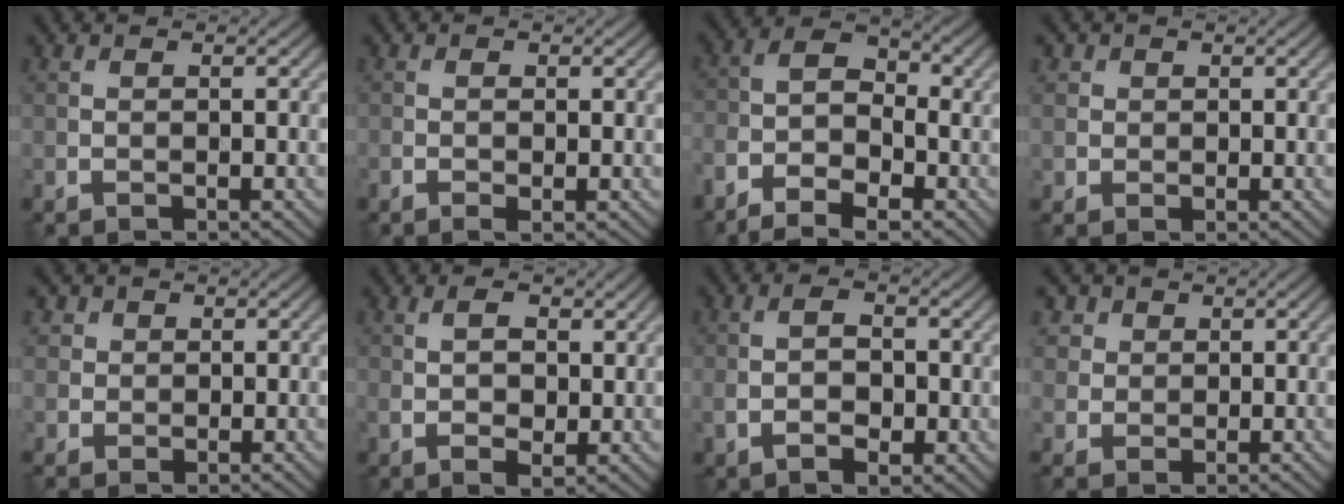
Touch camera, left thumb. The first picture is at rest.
{"total": 1.1, "force": [-0.3, 0.5, 1.0], "torque": [-0.017, -0.001, -0.006]}
{"total": 8.2, "force": [-4.8, 3.8, 5.5], "torque": [-0.101, -0.006, -0.099]}
{"total": 2.2, "force": [0.8, 2.0, 0.4], "torque": [-0.012, -0.006, 0.018]}
{"total": 3.2, "force": [1.3, 2.8, 0.9], "torque": [-0.035, -0.004, 0.032]}
{"total": 4.3, "force": [1.1, 2.3, 3.5], "torque": [-0.071, -0.003, 0.022]}
{"total": 4.3, "force": [-0.7, 2.4, 3.5], "torque": [-0.072, -0.004, -0.014]}
{"total": 4.6, "force": [2.1, 3.8, 1.4], "torque": [-0.066, -0.004, 0.046]}